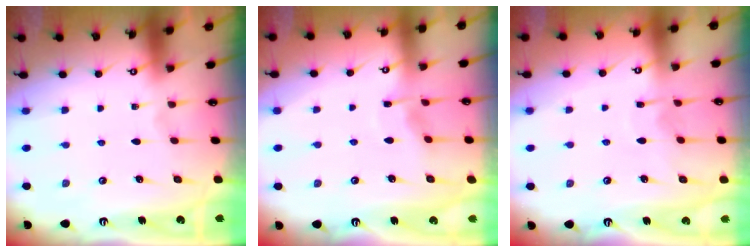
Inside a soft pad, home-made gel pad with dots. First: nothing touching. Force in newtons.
{"total": 4.3, "press": 4.2, "slide": 0.4}
{"total": 4.7, "press": 4.7, "slide": 0.4}